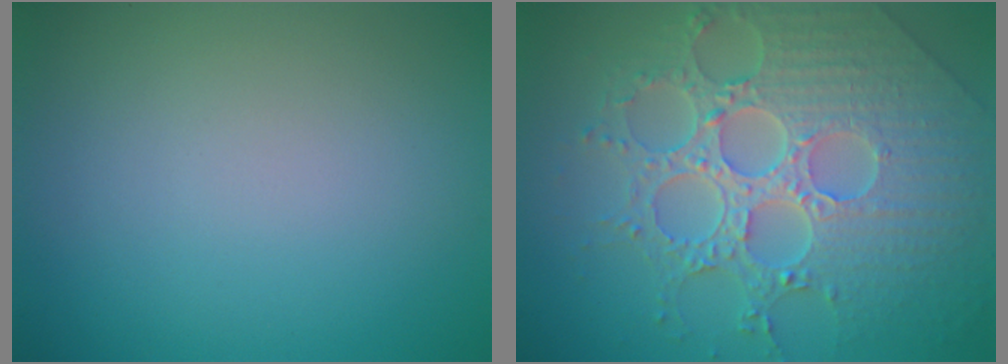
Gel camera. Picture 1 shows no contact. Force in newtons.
{"total": 8.6, "press": 6.3, "slide": 5.8}